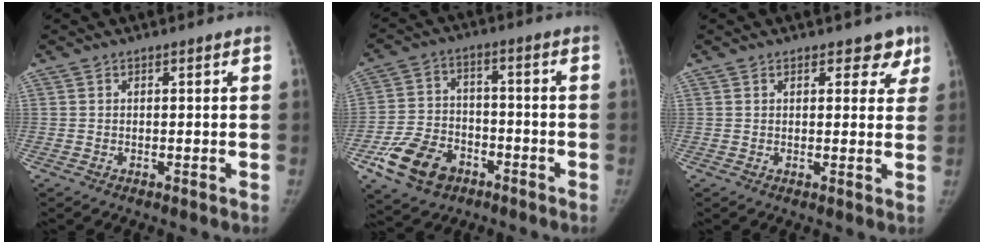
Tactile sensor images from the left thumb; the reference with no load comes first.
{"total": 12.4, "force": [-6.6, 8.4, 6.4], "torque": [-0.102, 0.030, -0.114]}
{"total": 4.4, "force": [2.9, 2.5, 2.2], "torque": [0.013, -0.011, 0.029]}